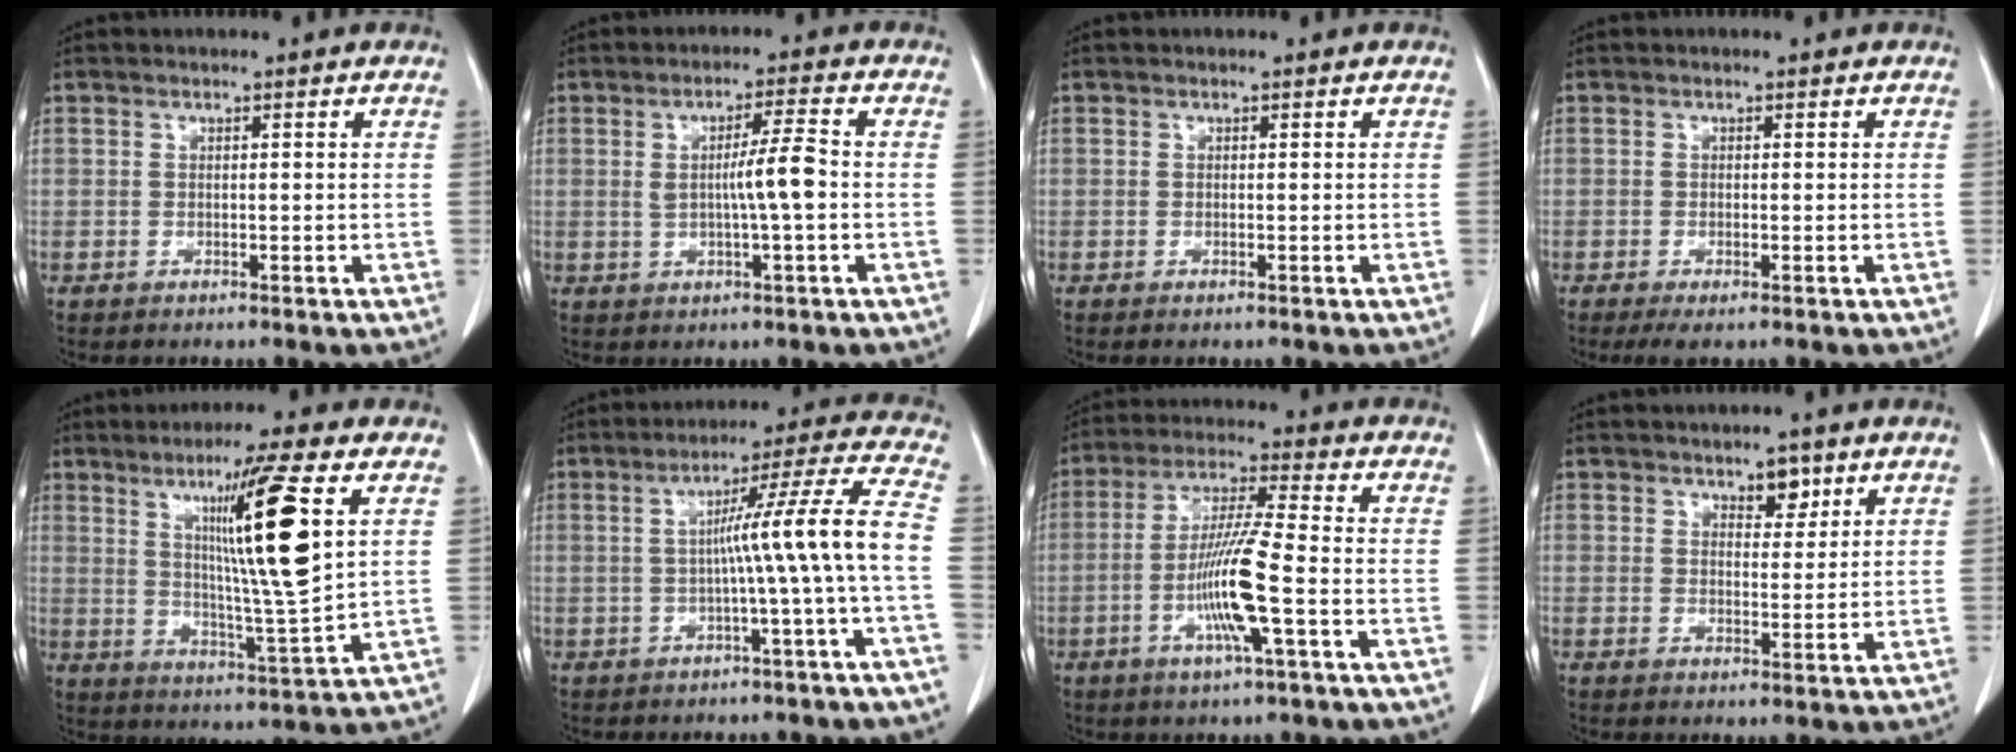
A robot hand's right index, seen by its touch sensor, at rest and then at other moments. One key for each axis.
{"total": 5.5, "fx": -0.1, "fy": -0.1, "fz": 5.5, "tx": -0.087, "ty": 0.003, "tz": 0.001}
{"total": 0.0}
{"total": 2.3, "fx": -1.3, "fy": 0.5, "fz": 1.9, "tx": -0.032, "ty": -0.006, "tz": -0.020}
{"total": 13.5, "fx": 4.6, "fy": -1.1, "fz": 12.6, "tx": -0.209, "ty": -0.013, "tz": 0.081}
{"total": 10.7, "fx": -1.5, "fy": -2.4, "fz": 10.3, "tx": -0.148, "ty": 0.023, "tz": -0.018}
{"total": 10.6, "fx": -2.9, "fy": -0.3, "fz": 10.2, "tx": -0.198, "ty": -0.007, "tz": -0.058}
{"total": 3.2, "fx": 2.0, "fy": 1.6, "fz": 1.8, "tx": -0.022, "ty": 0.000, "tz": 0.033}